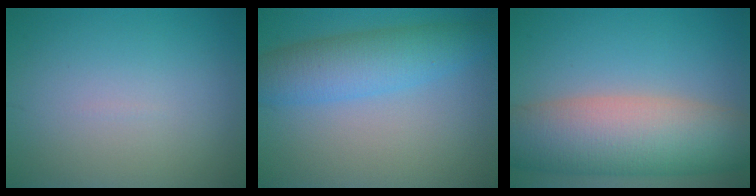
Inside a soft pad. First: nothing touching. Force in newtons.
{"total": 5.4, "press": 5.4, "slide": 0.2}
{"total": 10.8, "press": 10.7, "slide": 0.5}